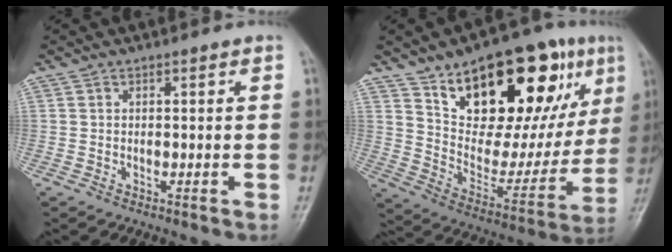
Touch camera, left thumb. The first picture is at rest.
{"total": 28.4, "force": [14.1, 12.9, 21.0], "torque": [-0.259, -0.028, 0.230]}